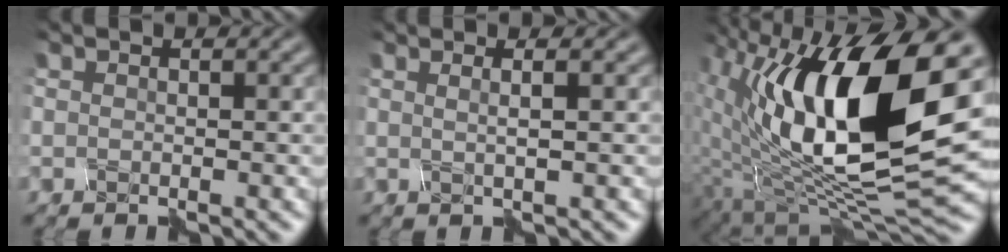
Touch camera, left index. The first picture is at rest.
{"total": 2.2, "force": [0.4, 0.9, 2.0], "torque": [-0.013, 0.012, -0.019]}
{"total": 15.8, "force": [2.2, 7.1, 13.9], "torque": [-0.249, -0.004, 0.037]}